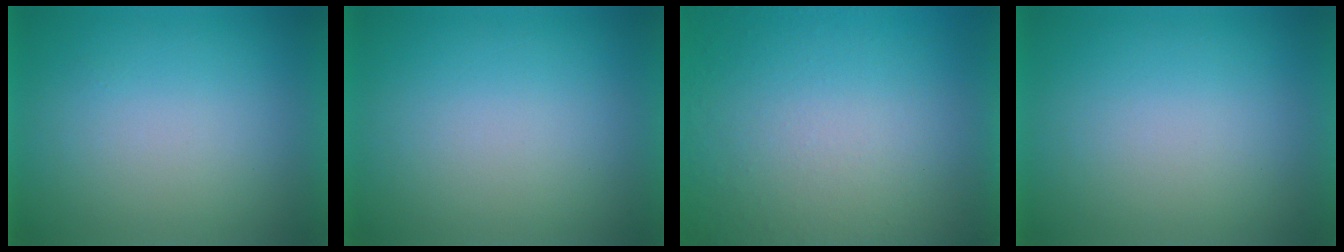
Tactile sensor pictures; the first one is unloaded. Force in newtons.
{"total": 0.0}
{"total": 8.3}
{"total": 0.0}